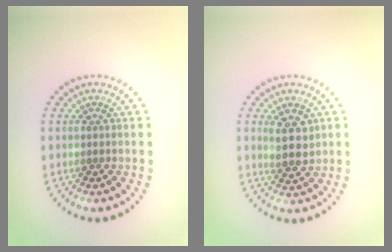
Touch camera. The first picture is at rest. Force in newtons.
{"total": 2.8, "press": 2.6, "slide": 1.0}